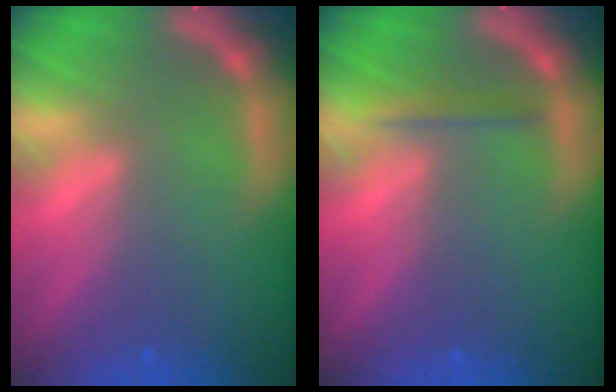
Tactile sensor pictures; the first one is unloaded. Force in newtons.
{"total": 1.4}